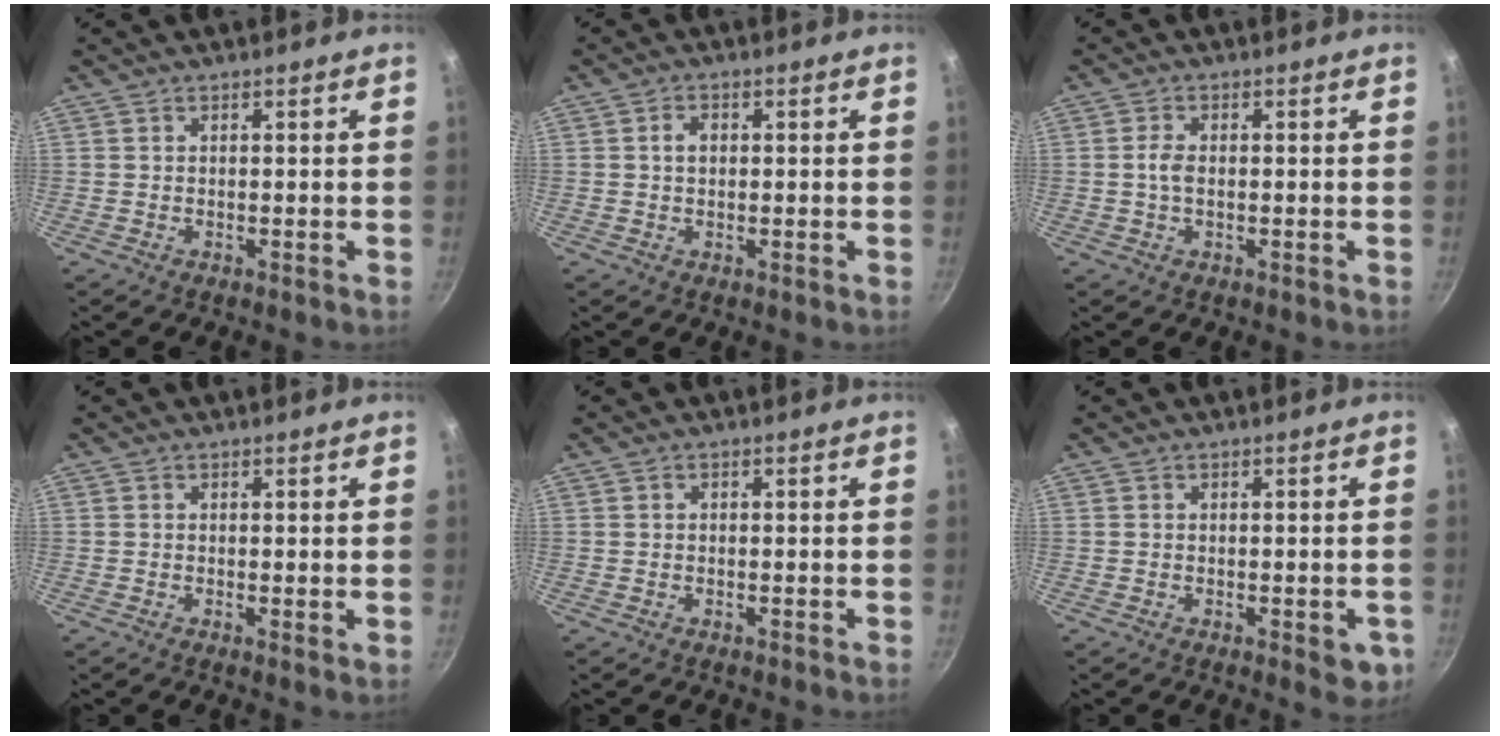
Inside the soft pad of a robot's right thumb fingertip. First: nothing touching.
{"total": 2.4, "force": [0.3, 1.8, 1.6], "torque": [-0.020, 0.006, 0.004]}
{"total": 2.7, "force": [-0.1, 1.6, 2.2], "torque": [-0.045, 0.005, -0.005]}
{"total": 0.7, "force": [0.2, 0.1, 0.6], "torque": [-0.010, -0.007, 0.000]}
{"total": 0.6, "force": [0.1, 0.5, 0.3], "torque": [-0.004, 0.005, 0.002]}
{"total": 4.1, "force": [-1.4, 1.9, 3.4], "torque": [-0.029, -0.002, -0.016]}